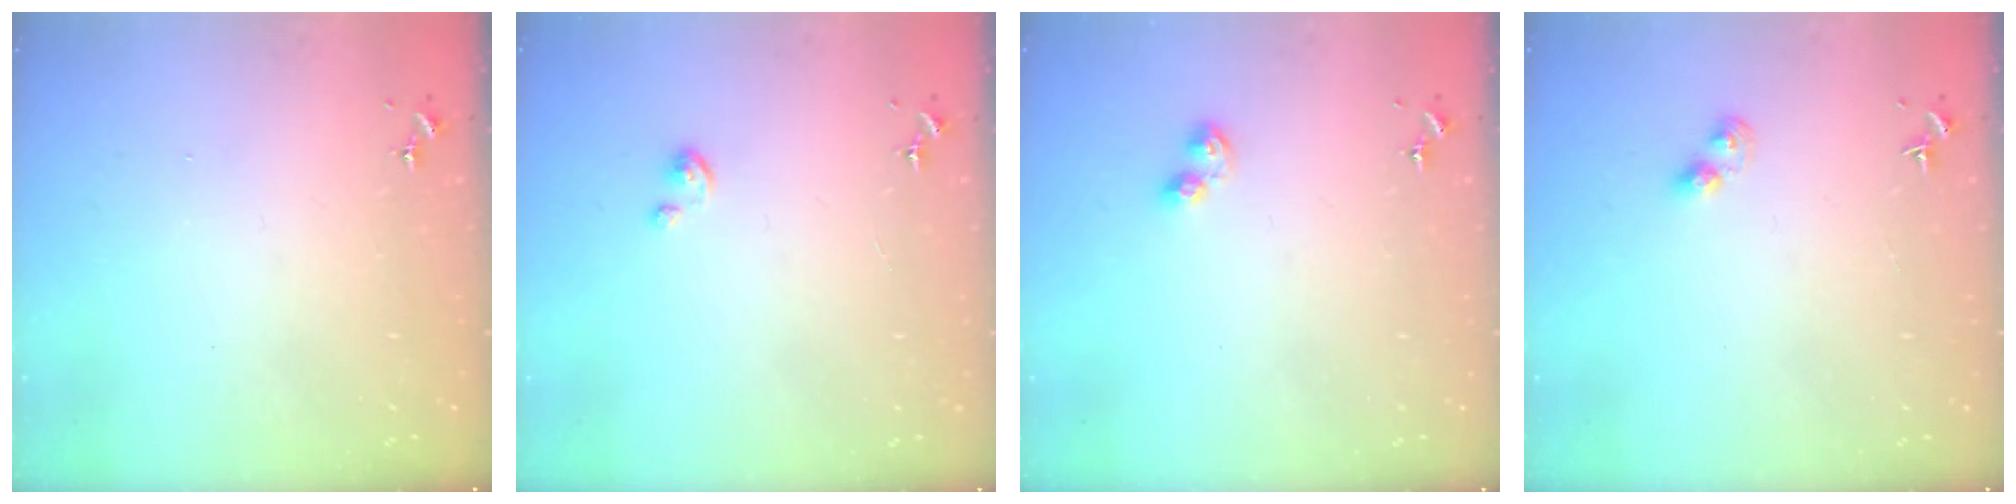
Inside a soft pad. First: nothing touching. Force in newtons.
{"total": 1.9, "press": 1.9, "slide": 0.2}
{"total": 5.3, "press": 5.3, "slide": 0.5}
{"total": 3.9, "press": 3.9, "slide": 0.1}